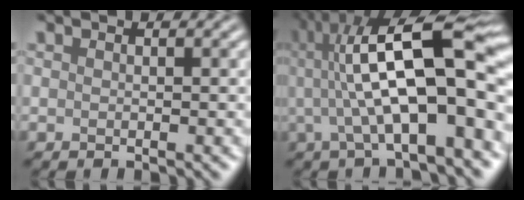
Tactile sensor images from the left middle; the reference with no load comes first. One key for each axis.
{"total": 11.5, "fx": -0.7, "fy": 2.3, "fz": 11.3, "tx": -0.185, "ty": 0.003, "tz": 0.024}